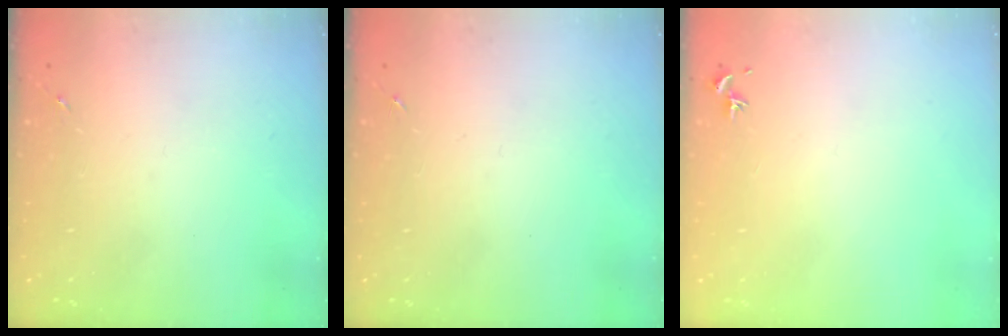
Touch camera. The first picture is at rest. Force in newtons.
{"total": 0.0}
{"total": 0.7, "press": 0.5, "slide": 0.4}